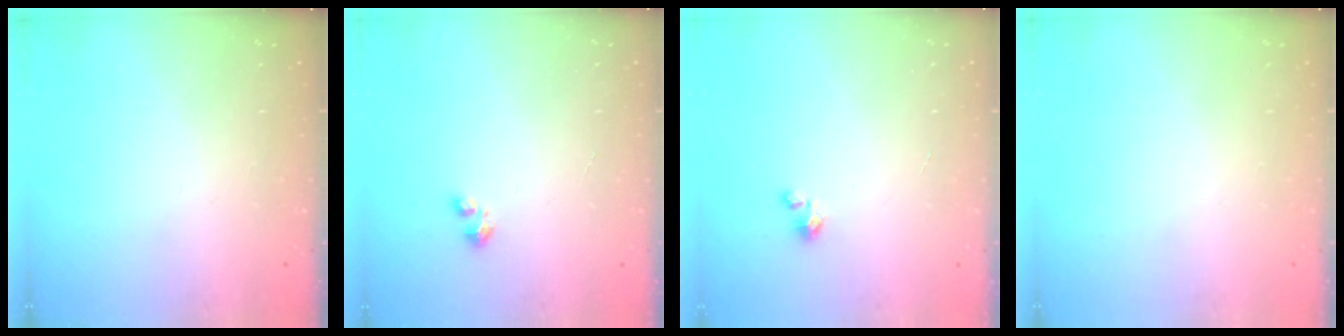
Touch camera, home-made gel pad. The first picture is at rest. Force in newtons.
{"total": 1.8, "press": 1.8, "slide": 0.4}
{"total": 1.8, "press": 1.8, "slide": 0.1}
{"total": 0.0}